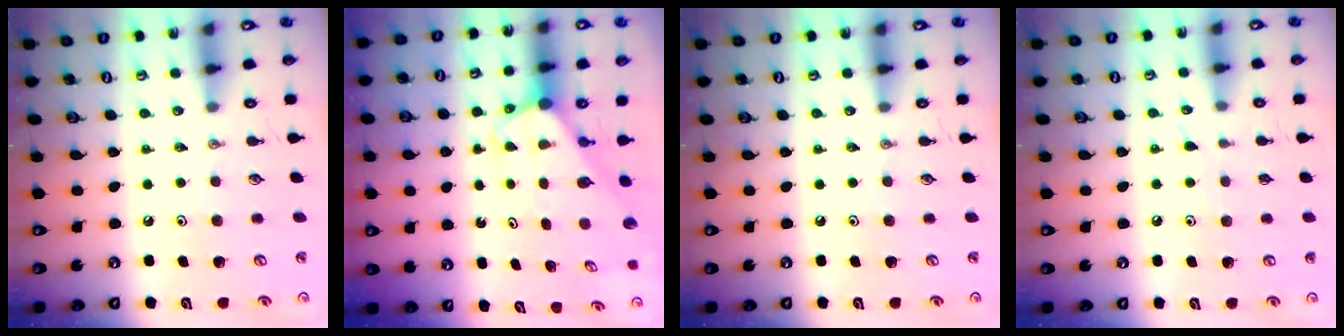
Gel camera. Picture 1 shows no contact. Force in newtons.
{"total": 1.9, "press": 1.9, "slide": 0.1}
{"total": 0.0}
{"total": 3.8, "press": 3.7, "slide": 0.4}